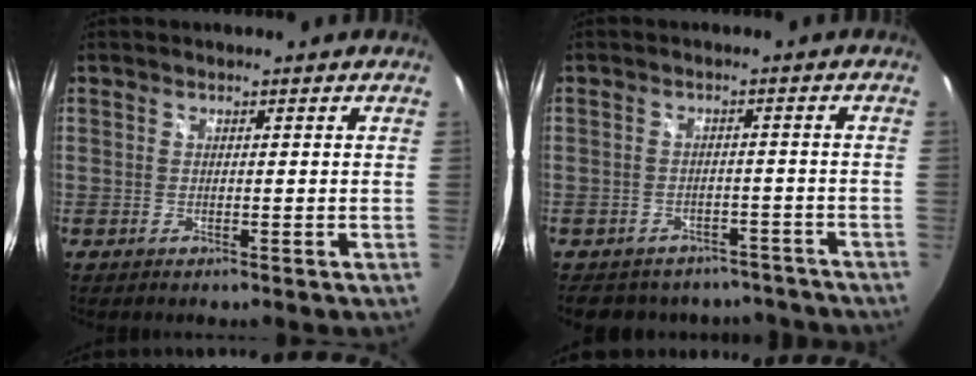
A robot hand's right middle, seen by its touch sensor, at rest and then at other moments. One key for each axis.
{"total": 13.2, "fx": -10.9, "fy": 6.4, "fz": 3.8, "tx": -0.083, "ty": 0.013, "tz": -0.127}